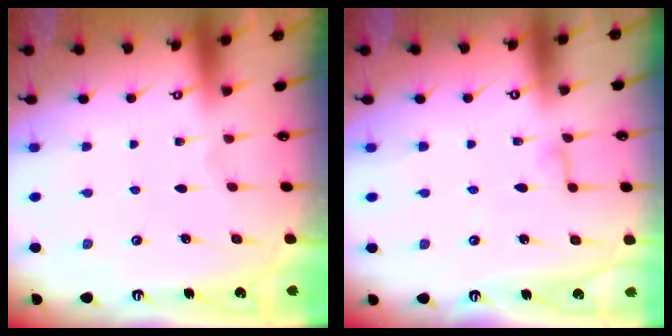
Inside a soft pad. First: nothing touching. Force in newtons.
{"total": 4.4, "press": 4.4, "slide": 0.5}